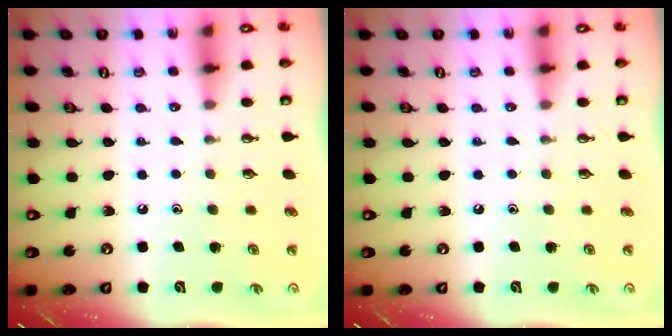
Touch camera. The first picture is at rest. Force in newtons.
{"total": 0.0}